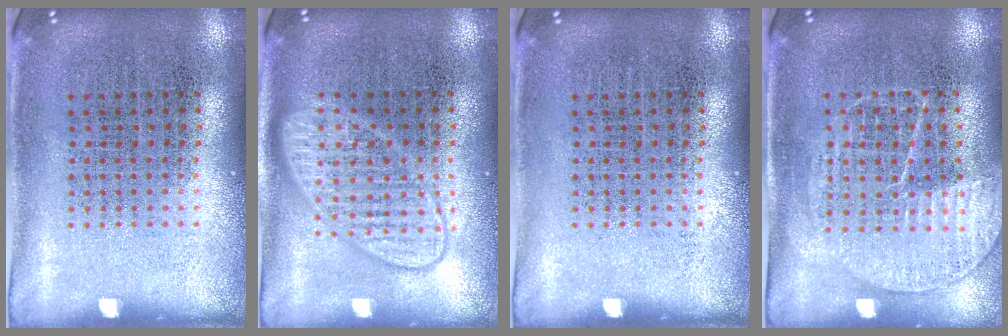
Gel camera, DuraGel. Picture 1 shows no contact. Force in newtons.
{"total": 3.1, "press": 3.0, "slide": 0.4}
{"total": 0.0}
{"total": 1.3, "press": 1.3, "slide": 0.2}